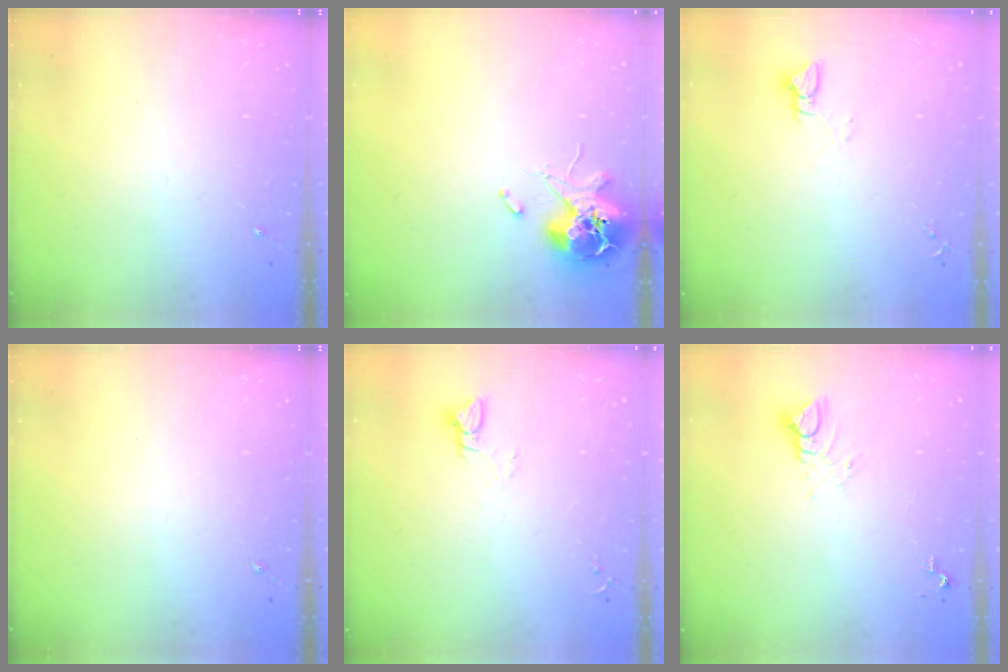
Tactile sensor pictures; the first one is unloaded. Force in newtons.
{"total": 12.1, "press": 12.0, "slide": 1.5}
{"total": 3.8, "press": 3.8, "slide": 0.4}
{"total": 0.0}
{"total": 3.9, "press": 3.9, "slide": 0.4}
{"total": 5.9, "press": 5.9, "slide": 0.2}